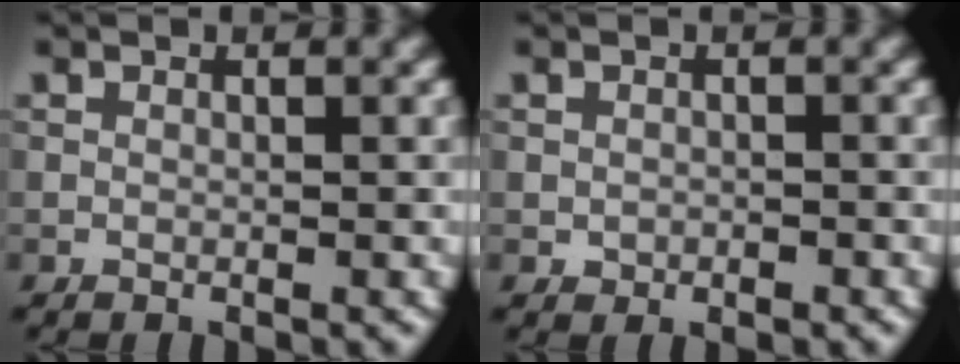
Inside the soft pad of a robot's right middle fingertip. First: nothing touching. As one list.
[{"total": 0.8, "force": [-0.3, 0.6, 0.4], "torque": [-0.004, -0.003, -0.006]}]